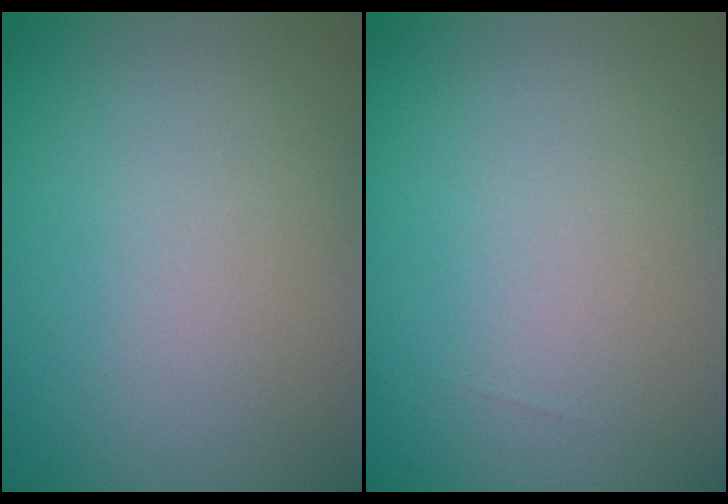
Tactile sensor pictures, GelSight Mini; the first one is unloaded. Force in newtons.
{"total": 0.0}